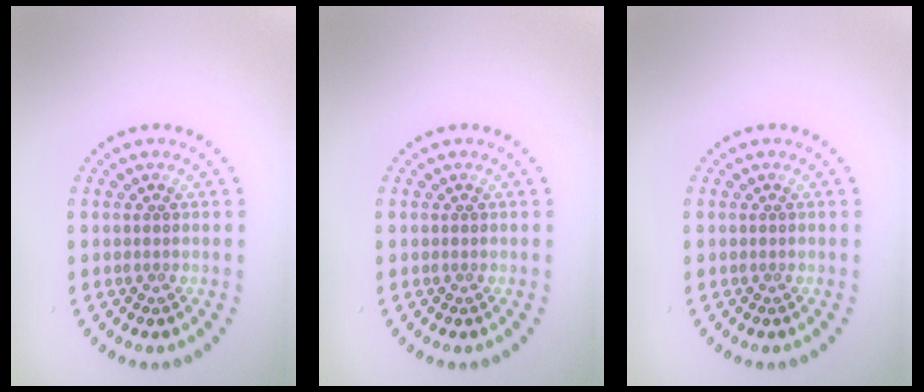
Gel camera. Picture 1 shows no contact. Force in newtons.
{"total": 0.0}
{"total": 0.0}